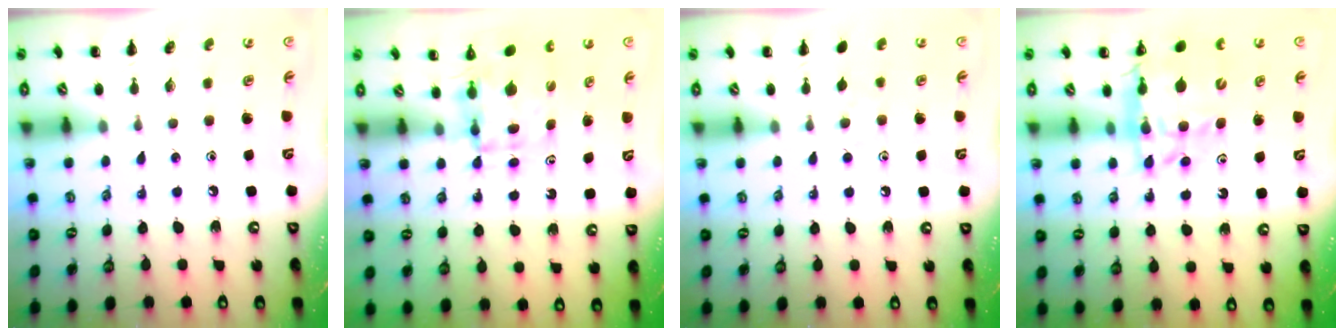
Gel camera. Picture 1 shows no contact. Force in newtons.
{"total": 4.0, "press": 3.9, "slide": 0.3}
{"total": 4.6, "press": 4.4, "slide": 1.4}
{"total": 14.2, "press": 13.6, "slide": 3.8}